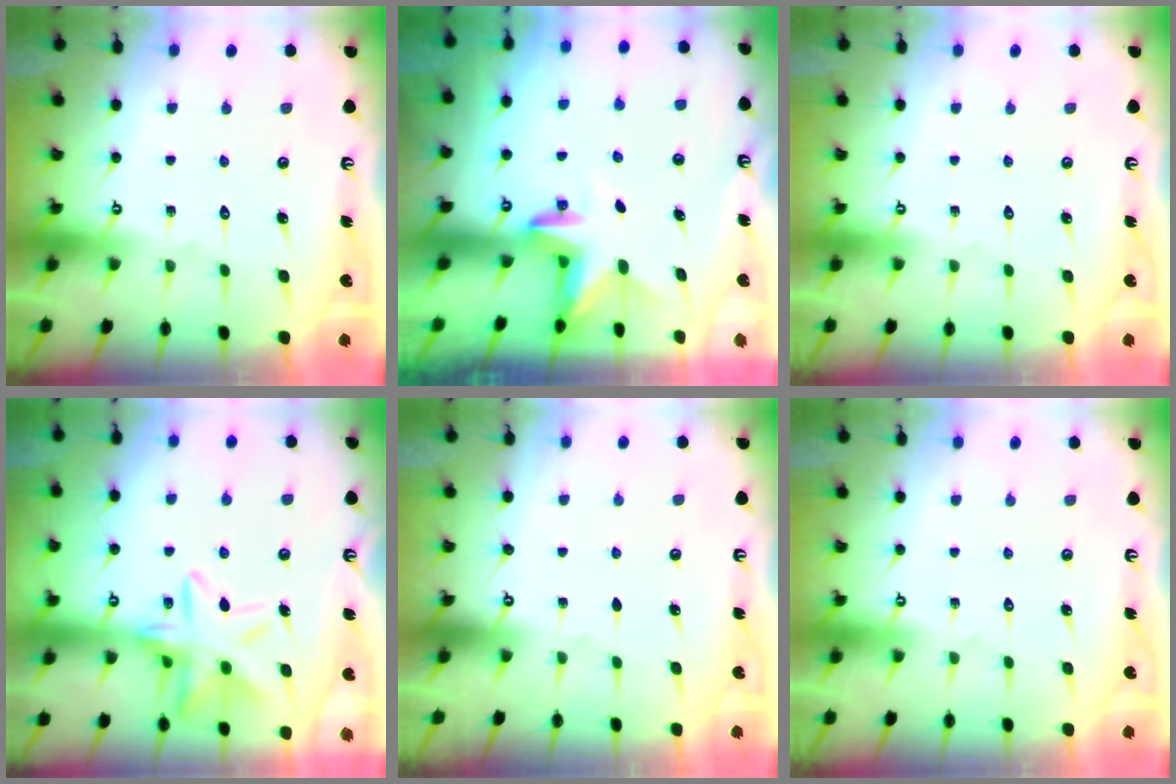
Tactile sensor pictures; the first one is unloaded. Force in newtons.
{"total": 3.2, "press": 3.2, "slide": 0.1}
{"total": 0.0}
{"total": 15.3, "press": 15.2, "slide": 1.2}
{"total": 0.0}
{"total": 0.0}